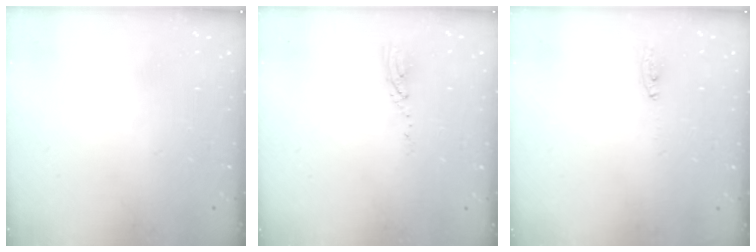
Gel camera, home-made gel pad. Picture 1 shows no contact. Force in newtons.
{"total": 3.4, "press": 3.4, "slide": 0.3}
{"total": 3.4, "press": 2.9, "slide": 1.7}